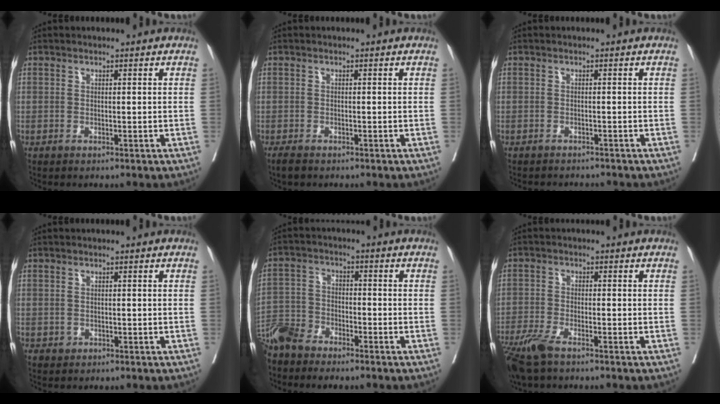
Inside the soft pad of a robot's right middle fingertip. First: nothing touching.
{"total": 1.6, "force": [-1.3, 0.5, 0.8], "torque": [-0.019, -0.005, -0.020]}
{"total": 4.2, "force": [-4.0, 0.8, 0.7], "torque": [0.000, -0.006, -0.052]}
{"total": 0.7, "force": [-0.2, 0.7, 0.2], "torque": [0.000, 0.002, 0.000]}
{"total": 6.8, "force": [-6.0, 2.3, 2.4], "torque": [-0.054, -0.010, -0.122]}
{"total": 6.5, "force": [-4.8, 1.5, 4.2], "torque": [-0.087, -0.016, -0.090]}